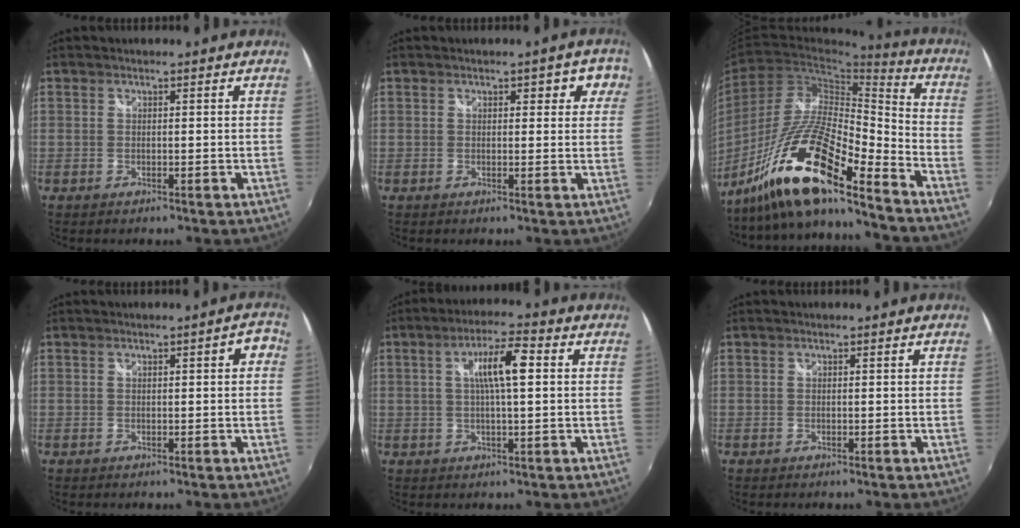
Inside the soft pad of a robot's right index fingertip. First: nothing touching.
{"total": 4.1, "force": [1.6, 2.2, 3.0], "torque": [-0.030, 0.014, 0.020]}
{"total": 17.6, "force": [-12.2, 2.3, 12.4], "torque": [-0.238, -0.010, -0.247]}
{"total": 2.9, "force": [0.6, 0.8, 2.7], "torque": [-0.035, 0.010, 0.010]}
{"total": 7.8, "force": [1.5, 1.3, 7.6], "torque": [-0.134, 0.009, 0.026]}
{"total": 0.0}